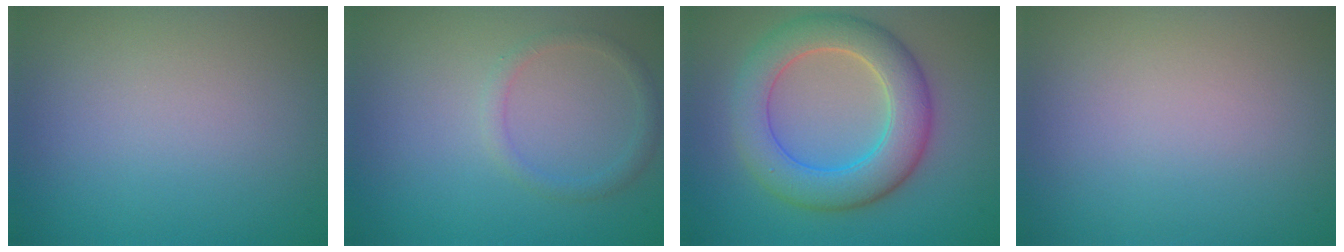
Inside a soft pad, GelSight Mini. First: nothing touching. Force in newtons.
{"total": 1.4, "press": 1.4, "slide": 0.2}
{"total": 6.8, "press": 6.8, "slide": 0.2}
{"total": 0.0}